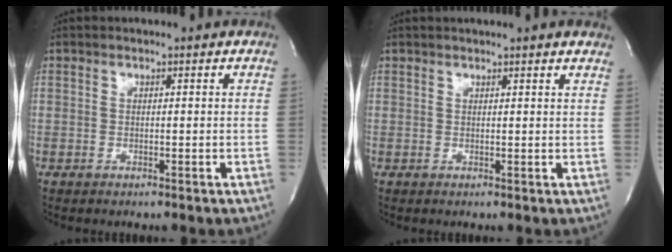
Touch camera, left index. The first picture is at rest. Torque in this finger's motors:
{"motor_torque": [0.00, -0.31, 0.74, 0.12]}